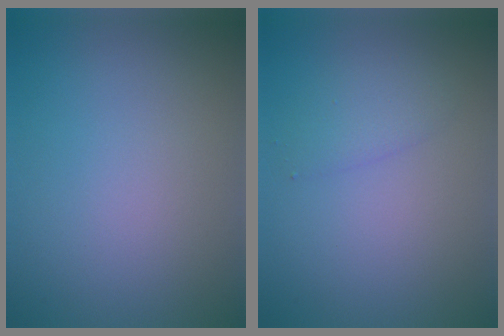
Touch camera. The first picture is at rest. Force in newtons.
{"total": 1.5, "press": 1.5, "slide": 0.1}